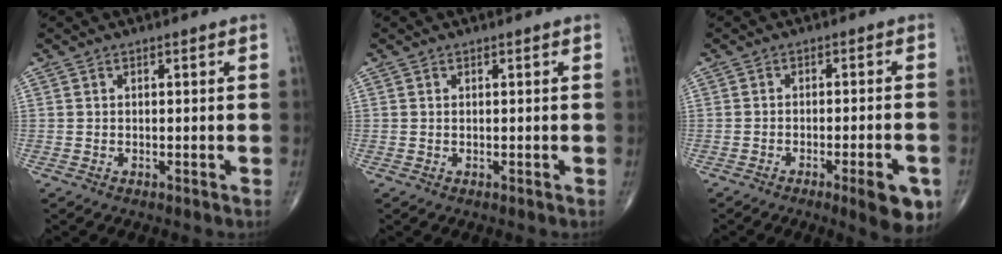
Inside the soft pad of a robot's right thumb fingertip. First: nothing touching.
{"total": 0.0}
{"total": 8.1, "force": [-3.9, 1.9, 6.9], "torque": [-0.080, 0.005, -0.048]}